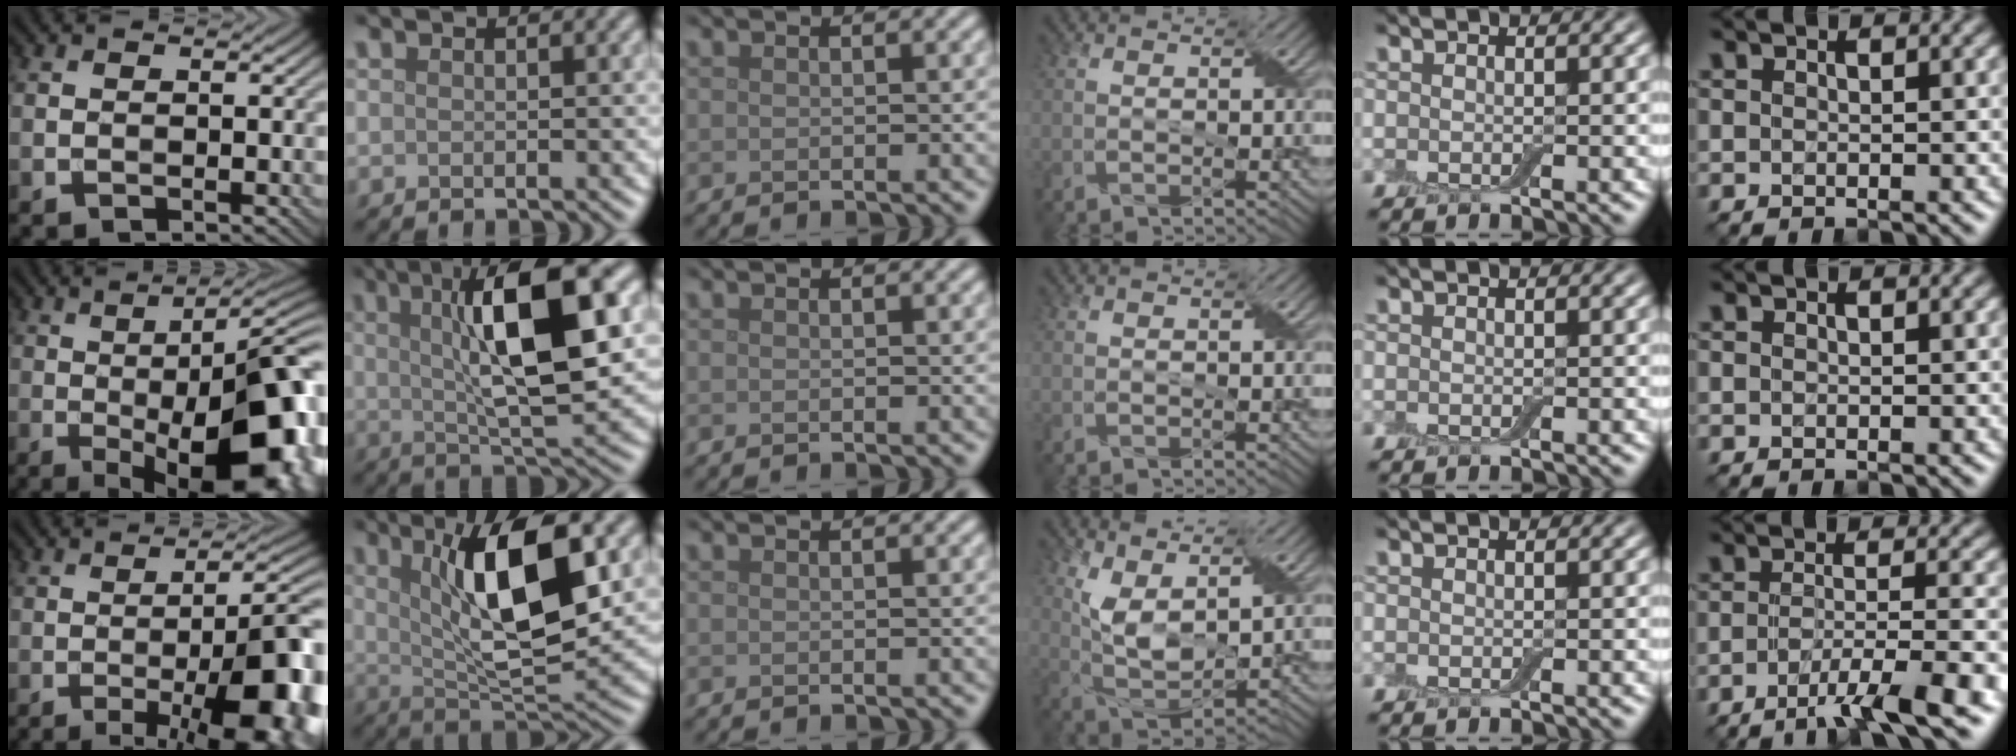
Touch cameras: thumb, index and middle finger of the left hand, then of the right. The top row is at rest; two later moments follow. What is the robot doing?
{"motion": "wrap", "object": "adhesive wrap"}